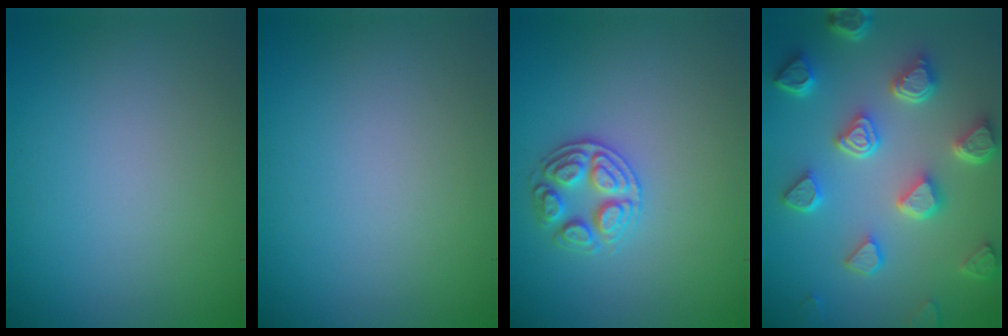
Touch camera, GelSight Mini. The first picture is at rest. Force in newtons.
{"total": 0.0}
{"total": 2.7, "press": 2.7, "slide": 0.5}
{"total": 6.7, "press": 5.3, "slide": 4.1}